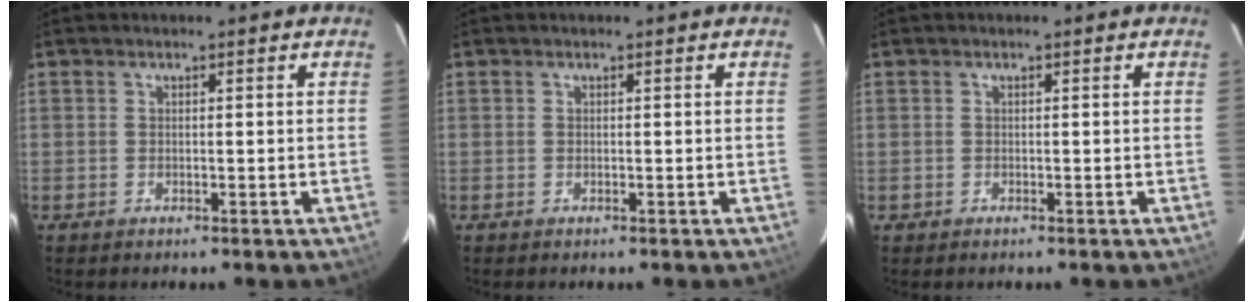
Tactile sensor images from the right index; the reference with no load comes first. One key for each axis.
{"total": 0.0}
{"total": 0.6, "fx": -0.3, "fy": 0.5, "fz": -0.1, "tx": 0.001, "ty": 0.001, "tz": -0.004}